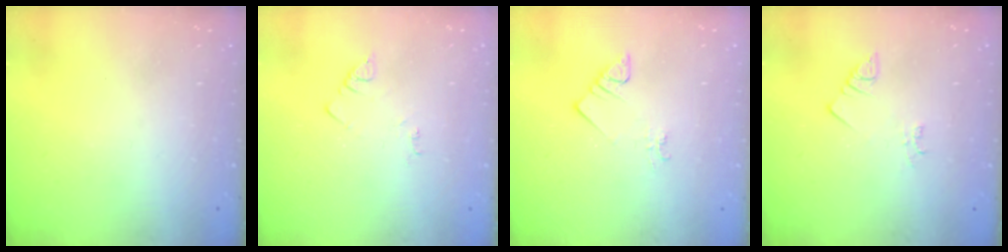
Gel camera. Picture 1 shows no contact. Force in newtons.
{"total": 2.7, "press": 2.7, "slide": 0.4}
{"total": 2.1, "press": 2.0, "slide": 0.5}
{"total": 2.5, "press": 2.5, "slide": 0.5}